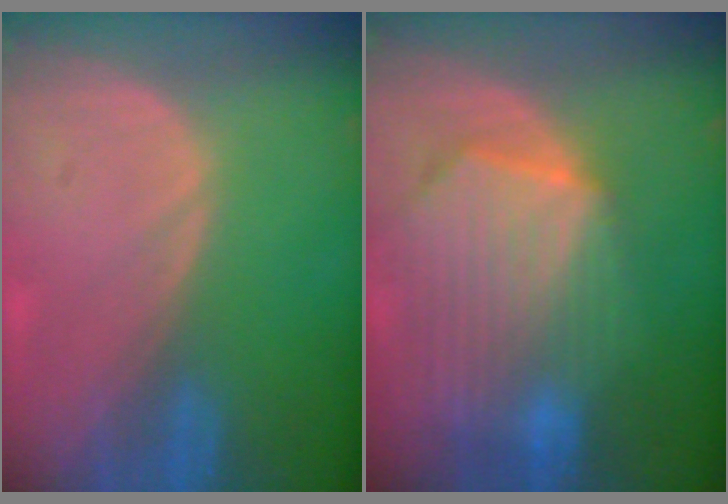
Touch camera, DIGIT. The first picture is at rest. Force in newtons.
{"total": 10.5, "press": 9.2, "slide": 5.1}